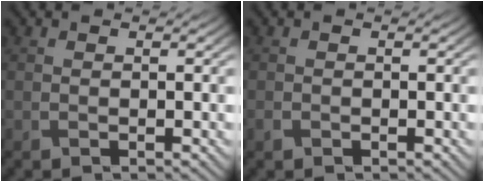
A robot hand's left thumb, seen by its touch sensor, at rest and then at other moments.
{"total": 0.7, "force": [-0.4, 0.5, 0.3], "torque": [-0.007, -0.003, -0.007]}